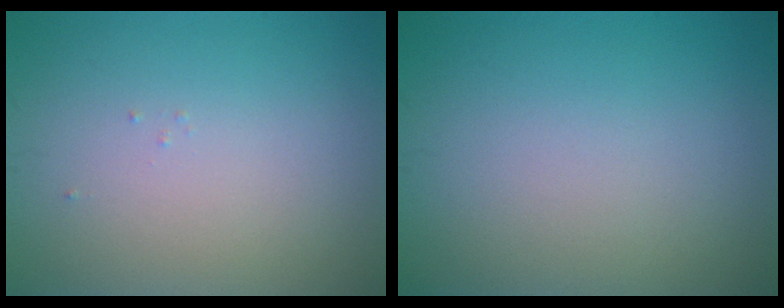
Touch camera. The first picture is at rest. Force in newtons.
{"total": 0.0}